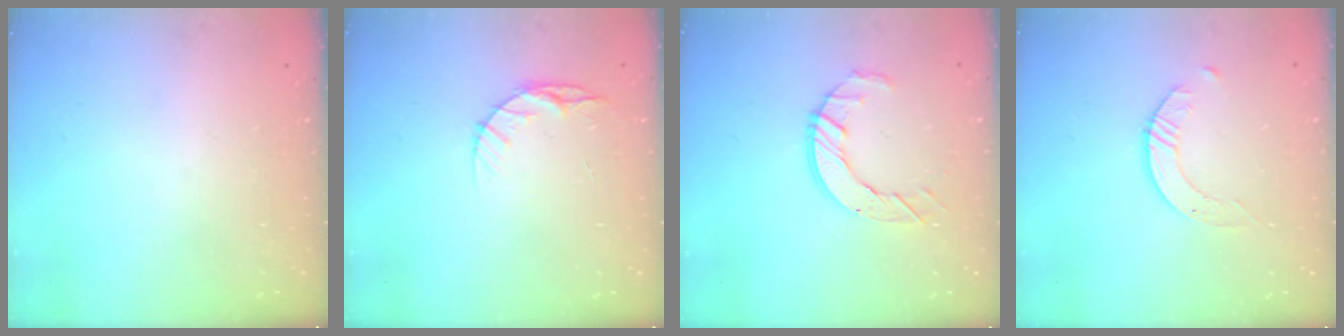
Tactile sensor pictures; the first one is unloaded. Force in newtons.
{"total": 6.1, "press": 6.0, "slide": 0.6}
{"total": 7.4, "press": 7.4, "slide": 0.5}
{"total": 2.6, "press": 2.6, "slide": 0.3}